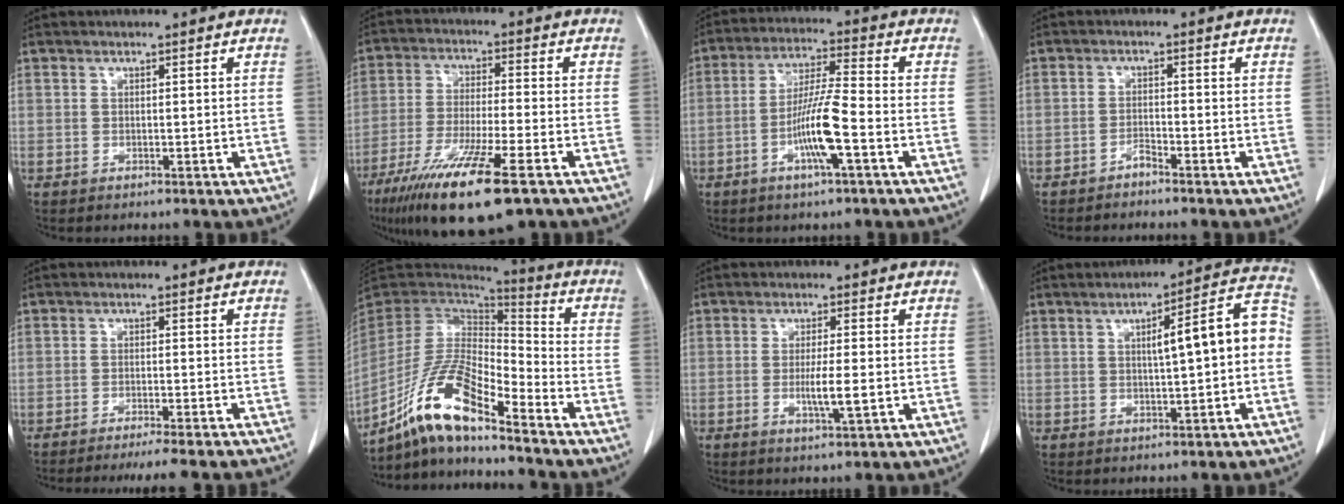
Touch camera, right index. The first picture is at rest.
{"total": 15.3, "force": [-9.4, 1.4, 12.0], "torque": [-0.226, -0.045, -0.164]}
{"total": 9.3, "force": [-3.3, 0.3, 8.7], "torque": [-0.170, -0.001, -0.065]}
{"total": 1.6, "force": [-1.5, -0.1, 0.6], "torque": [-0.010, 0.001, -0.028]}
{"total": 11.5, "force": [-10.6, -0.4, 4.5], "torque": [-0.039, -0.023, -0.137]}
{"total": 16.5, "force": [-11.5, 2.4, 11.5], "torque": [-0.221, -0.005, -0.213]}
{"total": 4.2, "force": [-0.9, 0.1, 4.1], "torque": [-0.077, -0.008, -0.016]}
{"total": 9.7, "force": [0.1, 1.2, 9.6], "torque": [-0.127, 0.034, 0.000]}